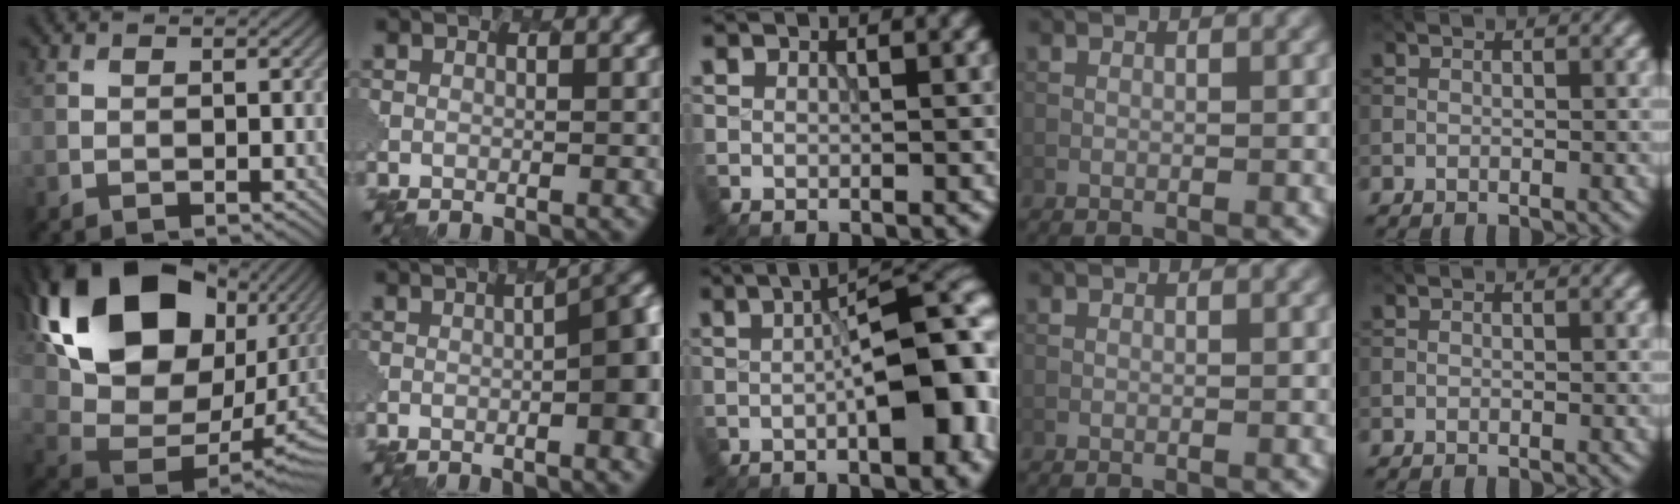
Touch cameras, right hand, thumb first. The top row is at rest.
{"thumb": {"total": 19.7, "force": [8.5, 13.1, 12.1], "torque": [-0.268, 0.019, 0.183]}, "index": {"total": 8.7, "force": [-1.8, 2.7, 8.1], "torque": [-0.071, 0.010, -0.029]}, "middle": {"total": 9.4, "force": [-1.3, 3.1, 8.7], "torque": [-0.106, 0.006, -0.021]}}